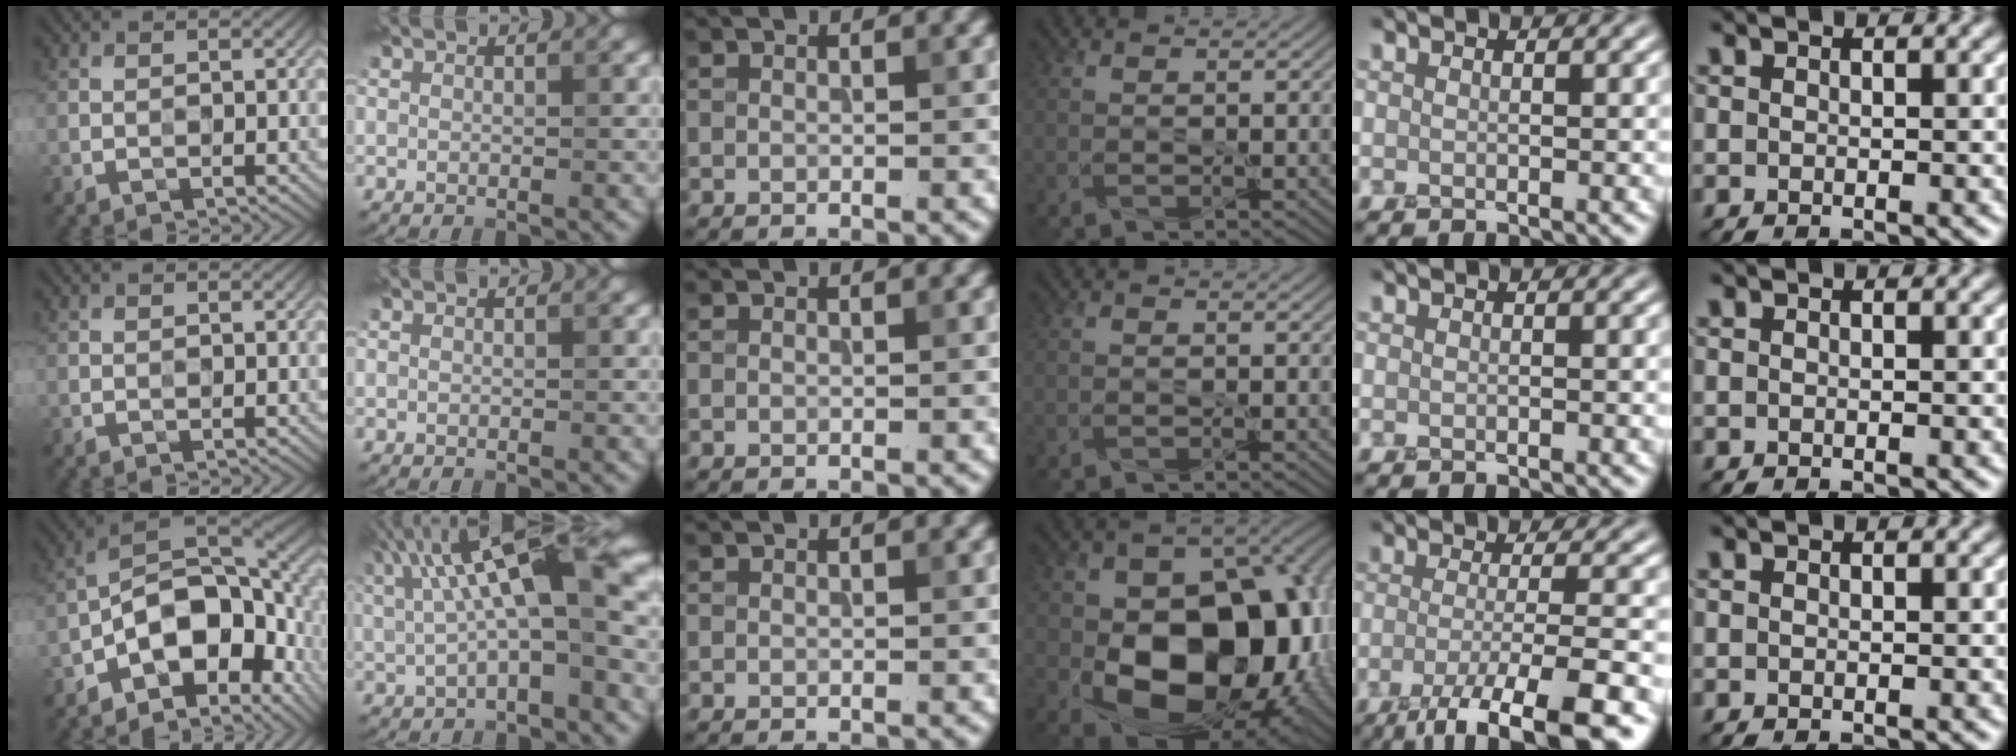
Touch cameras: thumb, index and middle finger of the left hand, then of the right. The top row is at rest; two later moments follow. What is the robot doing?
{"motion": "peel", "object": "velcro strap"}